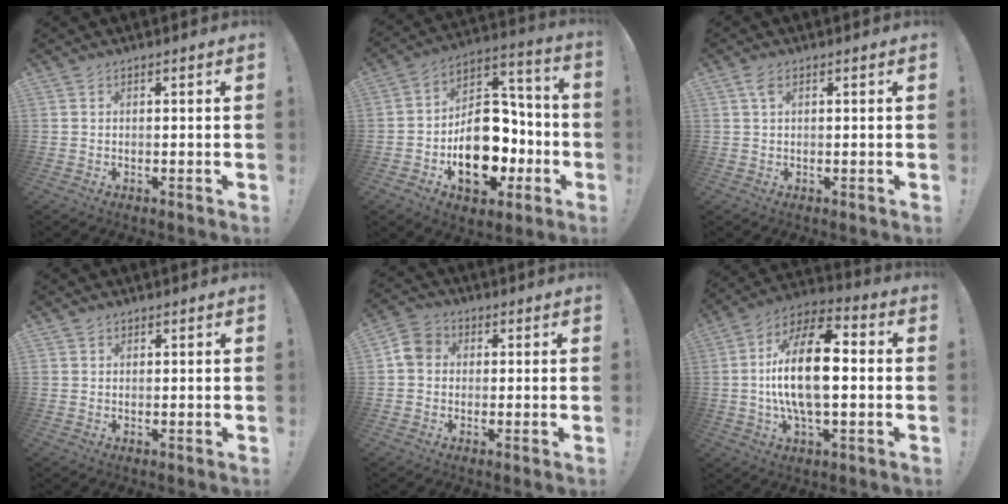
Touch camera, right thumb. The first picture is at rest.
{"total": 21.2, "force": [-6.9, 14.2, 14.1], "torque": [-0.206, 0.045, -0.095]}
{"total": 2.6, "force": [1.1, 1.3, 2.0], "torque": [-0.034, 0.001, 0.018]}
{"total": 1.0, "force": [0.7, 0.8, 0.0], "torque": [0.002, -0.002, 0.013]}
{"total": 6.4, "force": [0.3, 5.6, 3.1], "torque": [-0.051, 0.018, 0.008]}
{"total": 19.0, "force": [-0.3, 8.2, 17.1], "torque": [-0.320, 0.005, -0.015]}